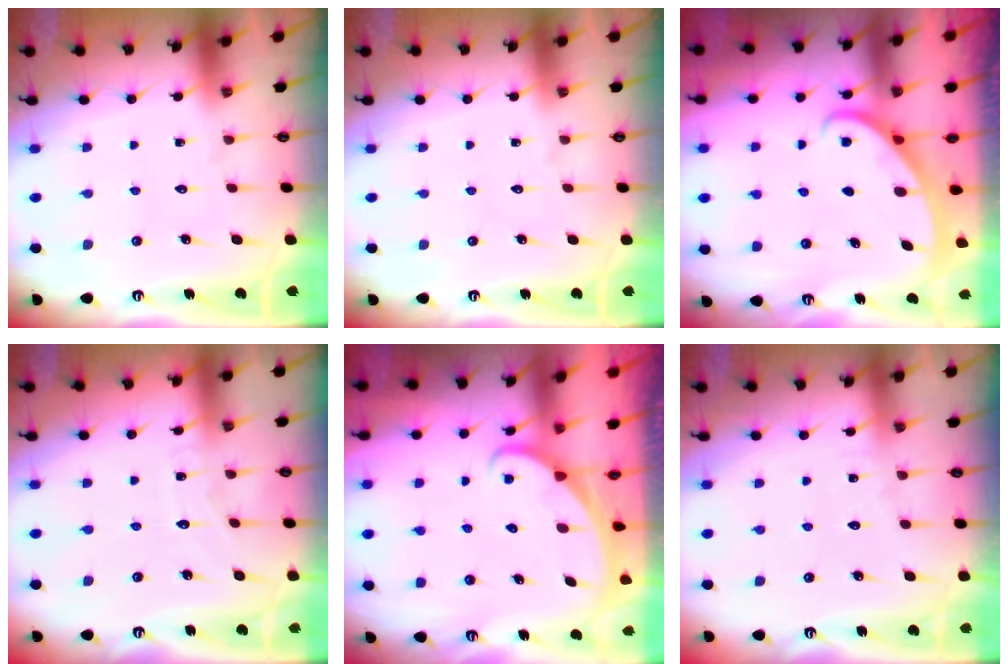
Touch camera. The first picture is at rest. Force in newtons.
{"total": 0.0}
{"total": 2.8, "press": 2.8, "slide": 0.1}
{"total": 3.9, "press": 3.9, "slide": 0.2}
{"total": 1.8, "press": 1.8, "slide": 0.1}
{"total": 3.3, "press": 3.3, "slide": 0.5}